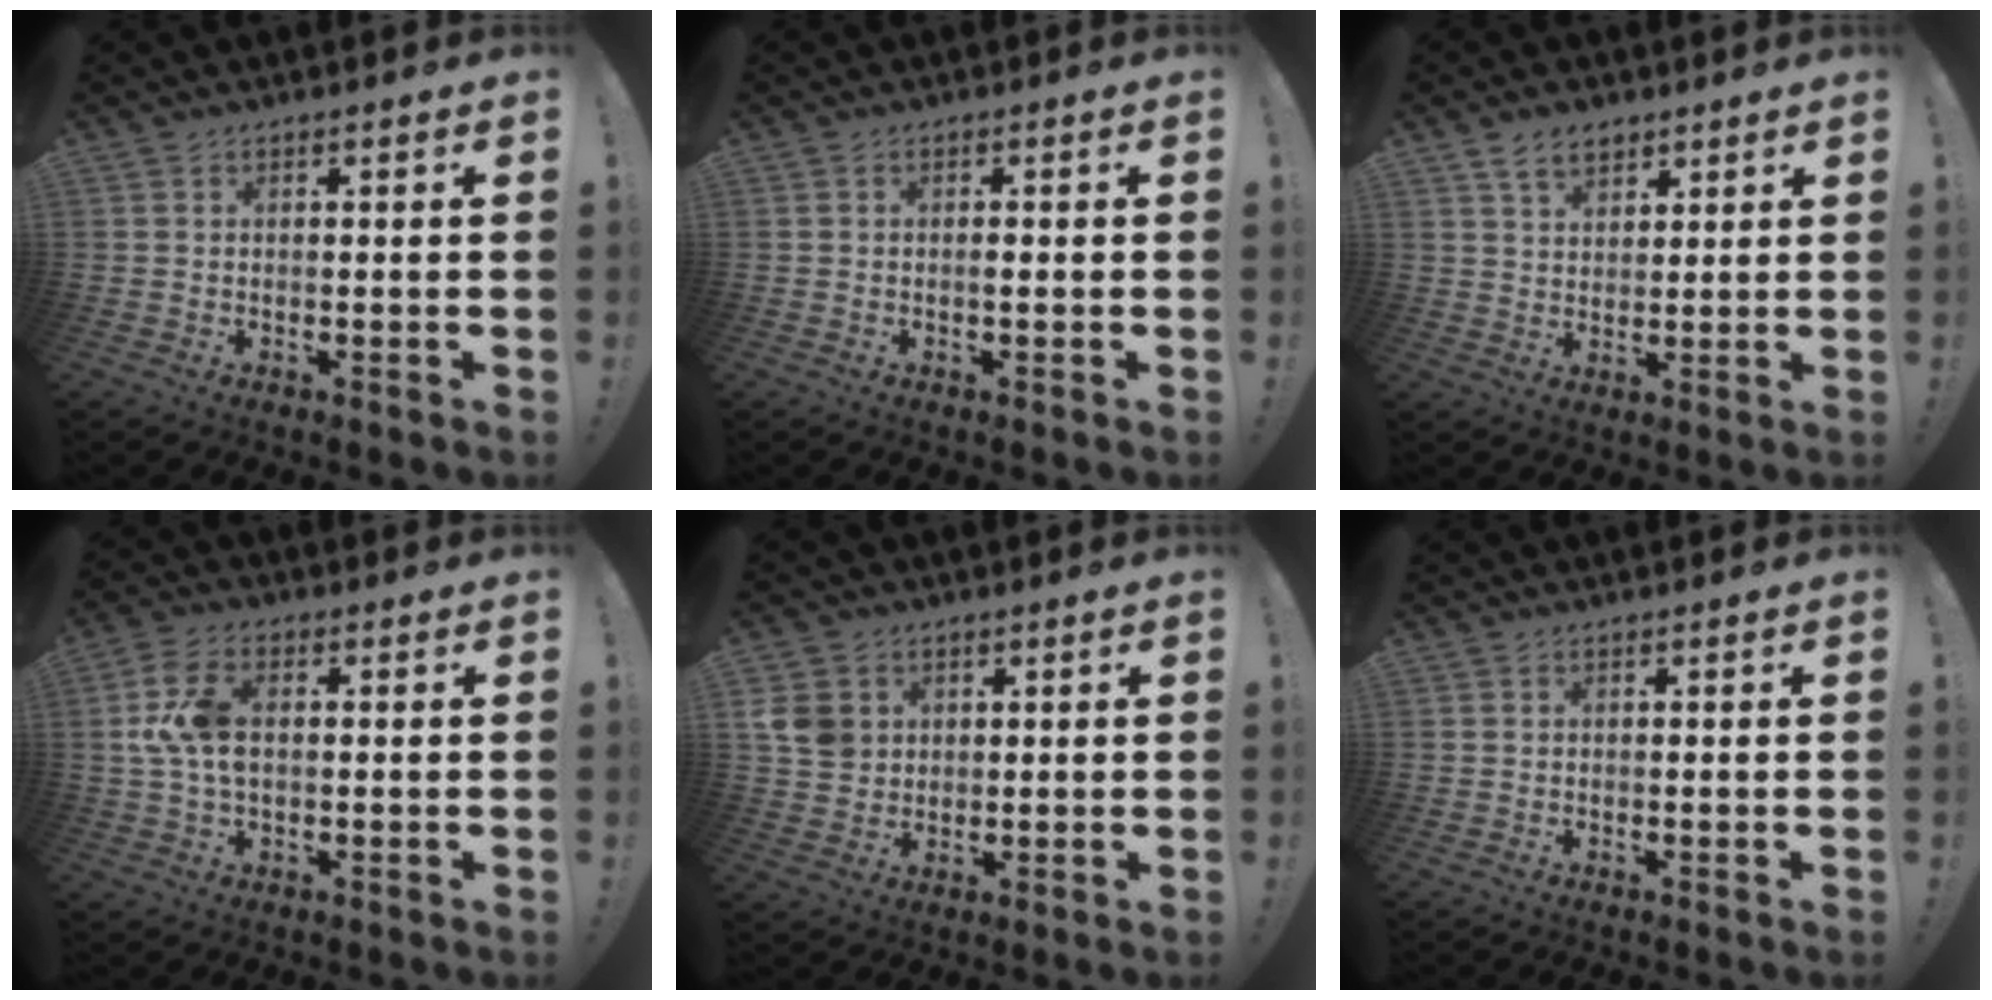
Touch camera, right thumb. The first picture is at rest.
{"total": 0.9, "force": [-0.3, 0.1, 0.9], "torque": [-0.008, -0.002, -0.008]}
{"total": 6.6, "force": [4.4, 4.0, 2.9], "torque": [-0.049, -0.015, 0.082]}
{"total": 10.4, "force": [0.8, 6.3, 8.3], "torque": [-0.165, 0.005, 0.019]}
{"total": 7.1, "force": [2.3, 6.2, 2.7], "torque": [-0.052, -0.010, 0.047]}
{"total": 0.0}